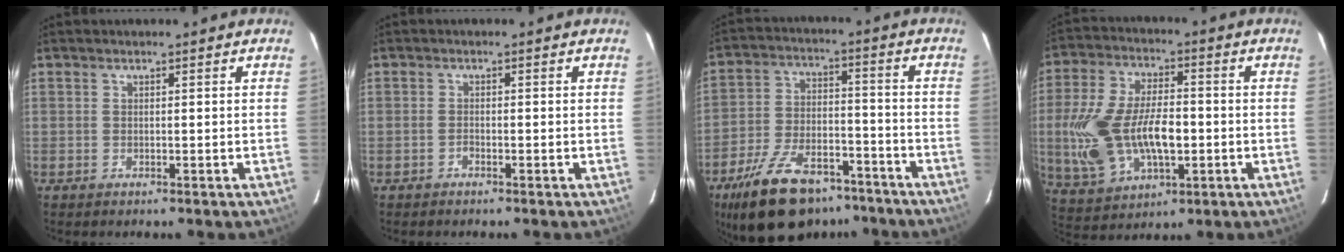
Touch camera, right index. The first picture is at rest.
{"total": 0.7, "force": [-0.6, 0.2, 0.2], "torque": [-0.003, 0.002, -0.012]}
{"total": 19.7, "force": [-14.2, 9.3, 10.1], "torque": [-0.208, -0.003, -0.218]}
{"total": 18.9, "force": [-2.4, 10.5, 15.5], "torque": [-0.336, -0.002, -0.028]}